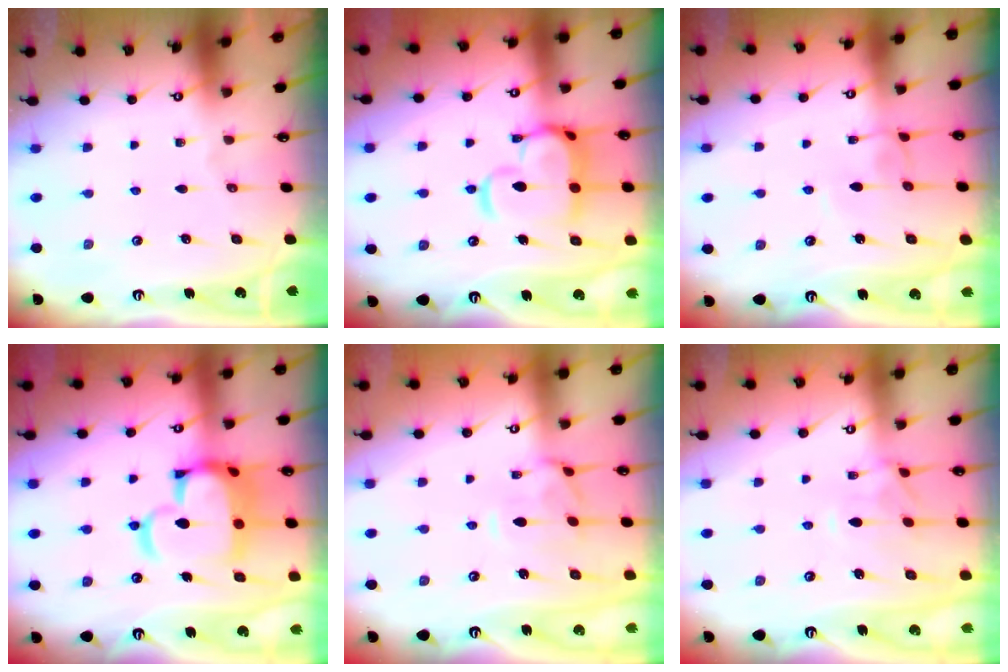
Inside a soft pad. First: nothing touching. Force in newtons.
{"total": 10.1, "press": 9.9, "slide": 1.6}
{"total": 2.1, "press": 2.1, "slide": 0.1}
{"total": 13.9, "press": 13.8, "slide": 1.4}
{"total": 1.3, "press": 0.8, "slide": 1.1}
{"total": 1.4, "press": 1.1, "slide": 0.9}